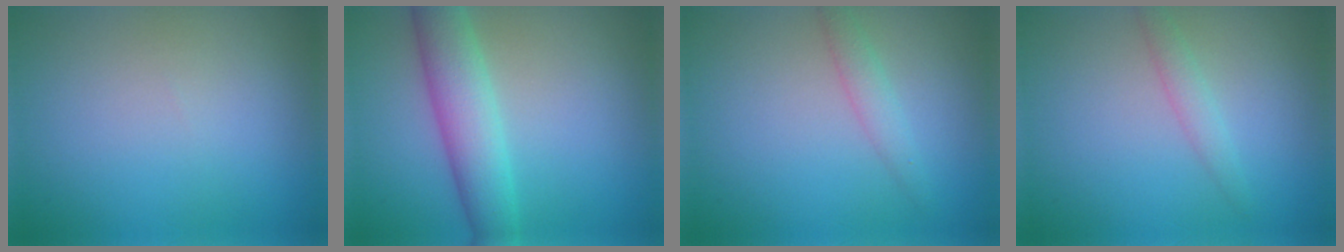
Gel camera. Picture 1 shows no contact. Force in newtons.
{"total": 5.4, "press": 5.4, "slide": 0.1}
{"total": 1.6, "press": 1.6, "slide": 0.0}
{"total": 1.5, "press": 1.5, "slide": 0.0}